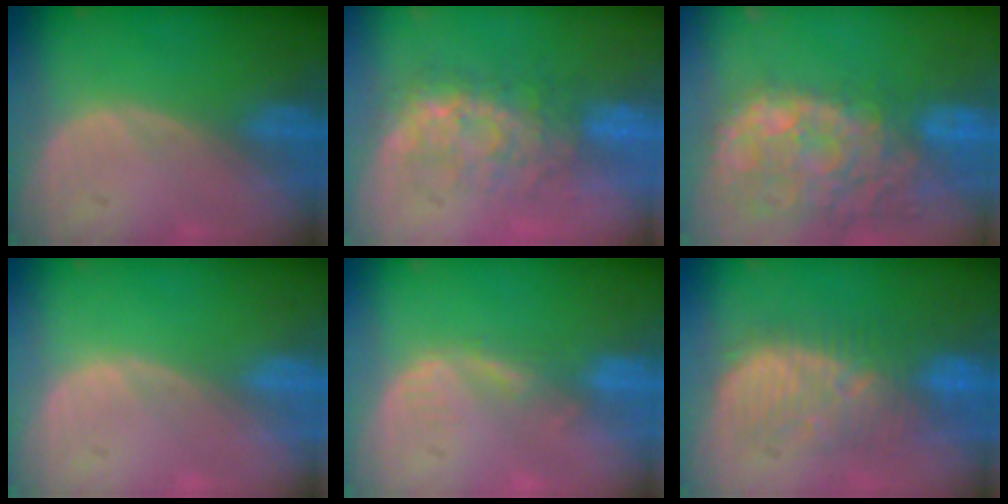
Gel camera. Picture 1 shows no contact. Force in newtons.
{"total": 7.7, "press": 7.4, "slide": 1.8}
{"total": 14.4, "press": 11.7, "slide": 8.4}
{"total": 0.0}
{"total": 2.0, "press": 2.0, "slide": 0.3}
{"total": 8.9, "press": 8.9, "slide": 0.4}